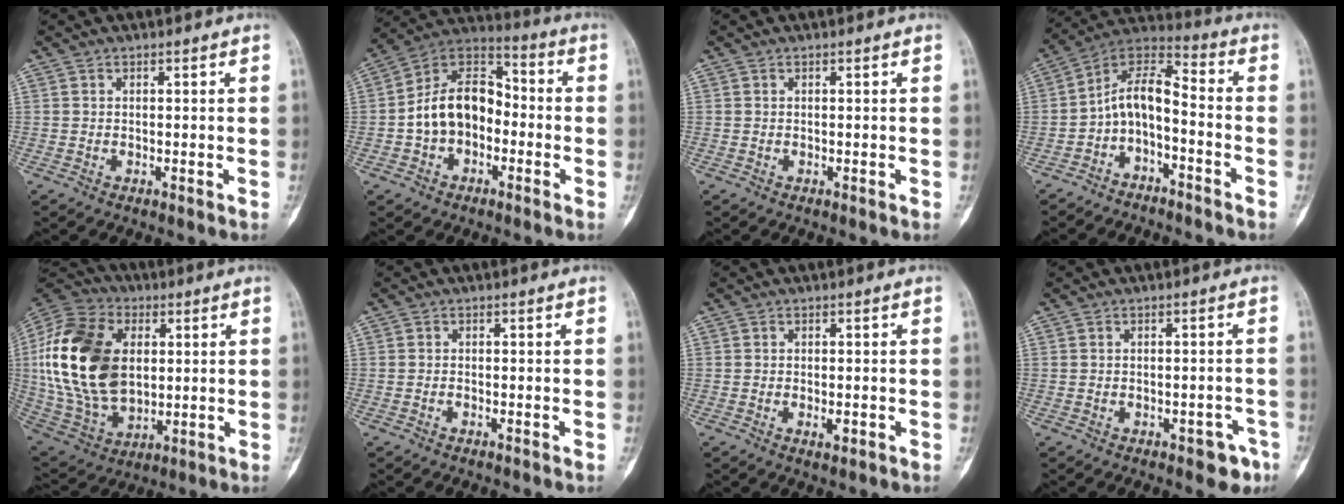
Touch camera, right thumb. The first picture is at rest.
{"total": 13.8, "force": [-2.2, 9.8, 9.5], "torque": [-0.139, 0.051, -0.051]}
{"total": 0.0}
{"total": 9.7, "force": [-4.0, 4.8, 7.4], "torque": [-0.123, 0.087, -0.083]}
{"total": 25.4, "force": [3.2, 16.6, 19.0], "torque": [-0.376, -0.009, 0.064]}
{"total": 0.5, "force": [-0.4, 0.2, 0.3], "torque": [-0.011, 0.005, -0.008]}
{"total": 2.0, "force": [-0.7, 0.9, 1.6], "torque": [-0.026, -0.001, -0.009]}
{"total": 4.5, "force": [-2.6, 2.3, 2.8], "torque": [-0.018, 0.020, -0.027]}